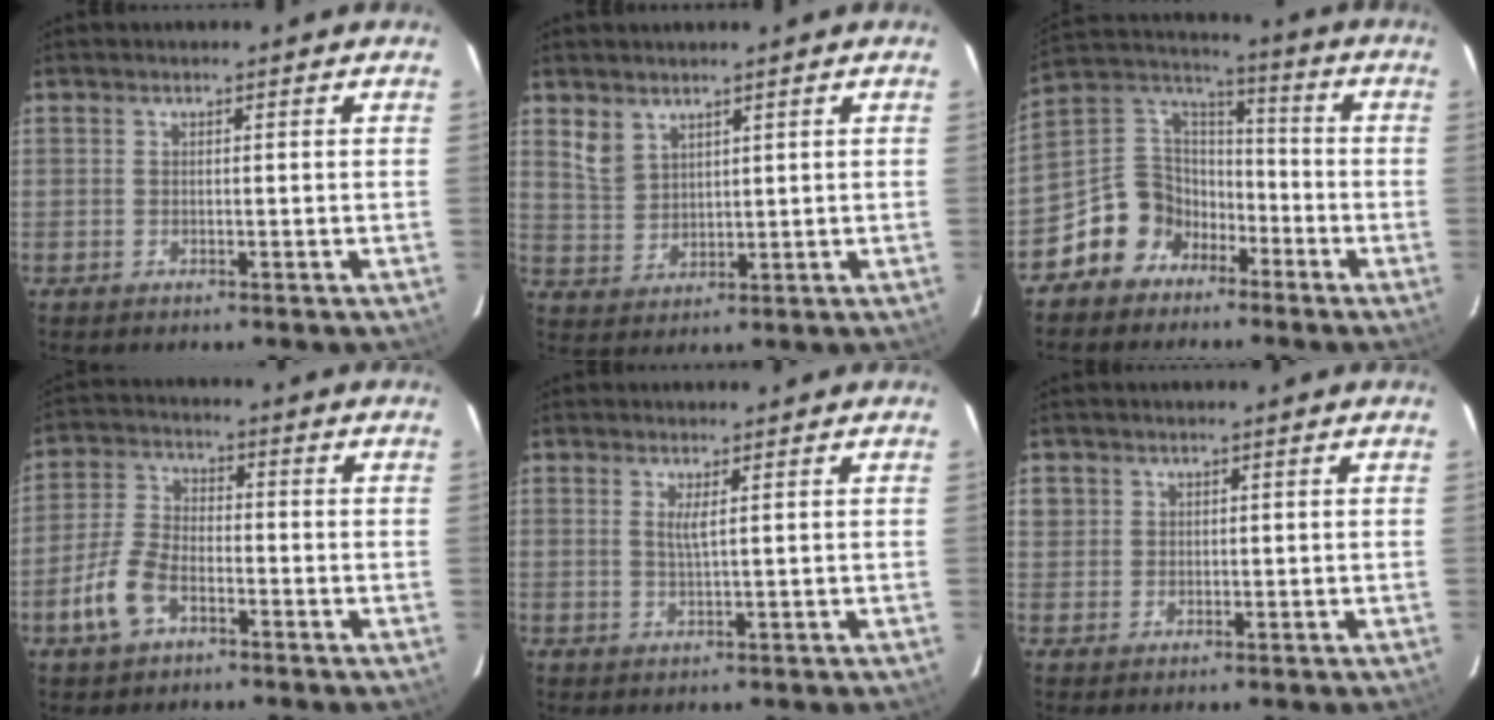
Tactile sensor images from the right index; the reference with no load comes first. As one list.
[{"total": 4.8, "force": [3.4, 2.8, 1.8], "torque": [-0.034, 0.005, 0.078]}, {"total": 11.5, "force": [-6.7, 9.1, 2.3], "torque": [-0.063, 0.054, -0.124]}, {"total": 8.3, "force": [-4.3, 4.5, 5.5], "torque": [-0.127, 0.006, -0.082]}, {"total": 1.9, "force": [0.8, -0.2, 1.8], "torque": [-0.032, -0.004, 0.013]}, {"total": 2.5, "force": [0.9, 2.3, 0.4], "torque": [-0.003, 0.005, 0.017]}]